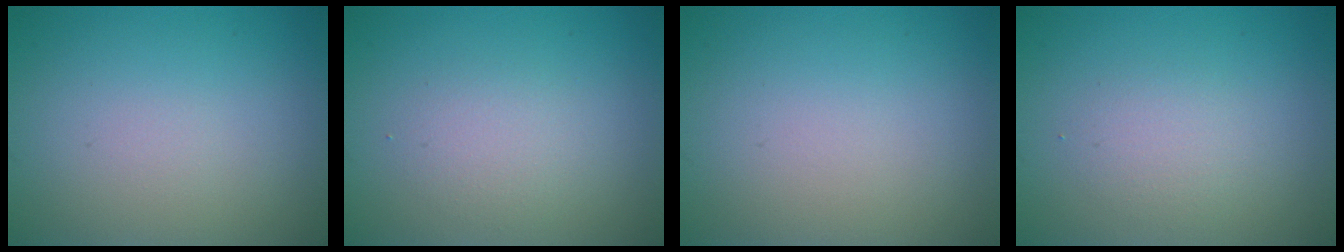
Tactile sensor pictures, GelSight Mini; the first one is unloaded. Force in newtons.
{"total": 1.9, "press": 1.9, "slide": 0.1}
{"total": 0.0}
{"total": 1.7, "press": 1.7, "slide": 0.1}